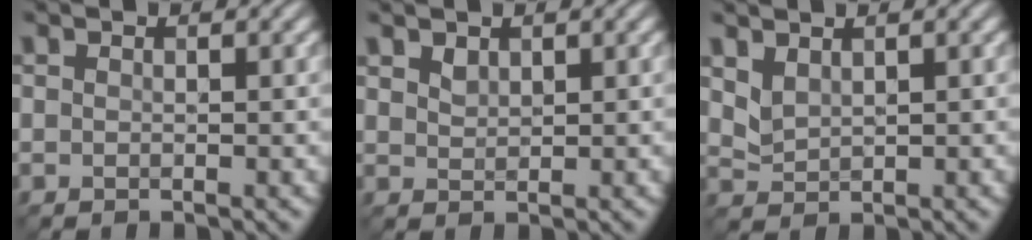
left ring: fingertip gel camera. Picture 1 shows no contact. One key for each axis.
{"total": 0.7, "fx": 0.6, "fy": 0.4, "fz": 0.2, "tx": -0.008, "ty": 0.000, "tz": 0.022}
{"total": 1.4, "fx": 1.0, "fy": 0.6, "fz": 0.6, "tx": -0.019, "ty": 0.001, "tz": 0.033}